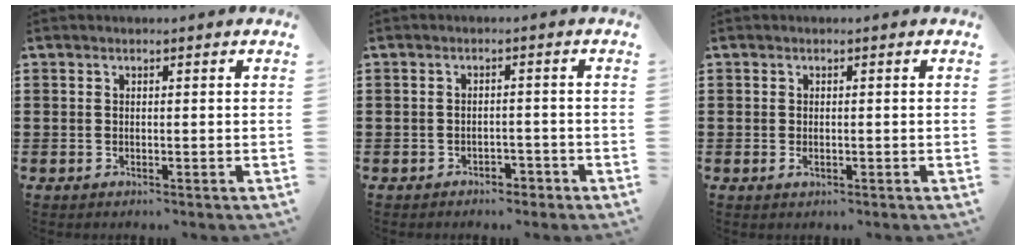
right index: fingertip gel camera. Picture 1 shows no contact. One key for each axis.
{"total": 1.9, "fx": -1.8, "fy": 0.7, "fz": 0.2, "tx": -0.011, "ty": -0.001, "tz": -0.038}
{"total": 0.9, "fx": -0.2, "fy": 0.4, "fz": 0.7, "tx": -0.015, "ty": -0.003, "tz": -0.004}